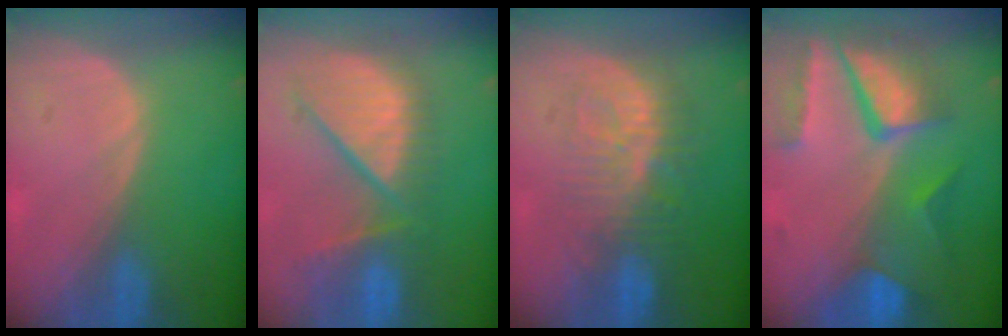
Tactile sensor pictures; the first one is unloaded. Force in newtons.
{"total": 10.6, "press": 9.9, "slide": 4.0}
{"total": 9.4, "press": 8.8, "slide": 3.3}
{"total": 10.3, "press": 8.8, "slide": 5.4}